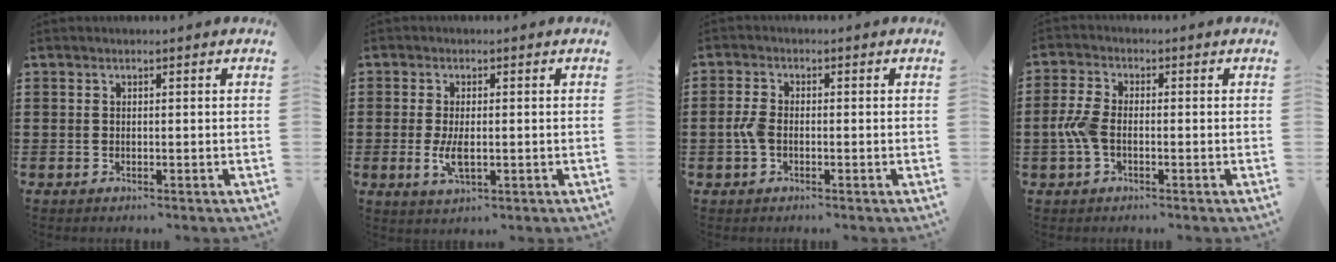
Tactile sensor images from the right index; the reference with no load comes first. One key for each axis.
{"total": 4.3, "fx": -0.5, "fy": 1.8, "fz": 3.8, "tx": -0.082, "ty": -0.003, "tz": -0.011}
{"total": 3.0, "fx": -0.7, "fy": 1.7, "fz": 2.4, "tx": -0.068, "ty": -0.005, "tz": -0.019}
{"total": 4.4, "fx": -1.1, "fy": 2.3, "fz": 3.6, "tx": -0.101, "ty": -0.006, "tz": -0.030}